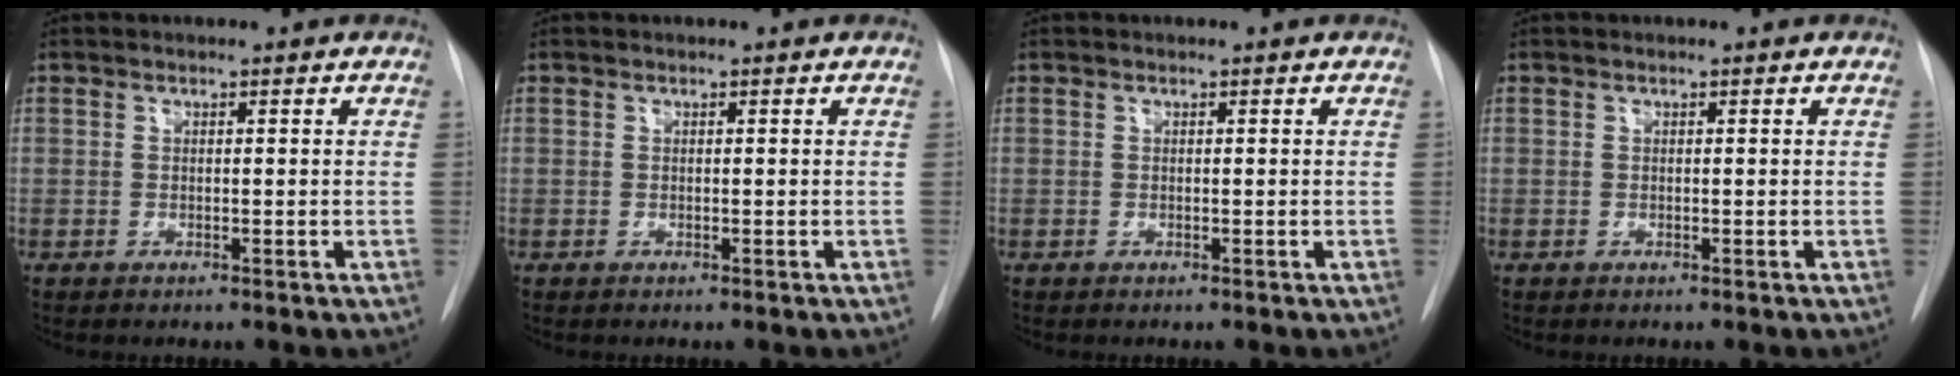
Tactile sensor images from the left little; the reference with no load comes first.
{"total": 0.0}
{"total": 0.0}
{"total": 0.0}